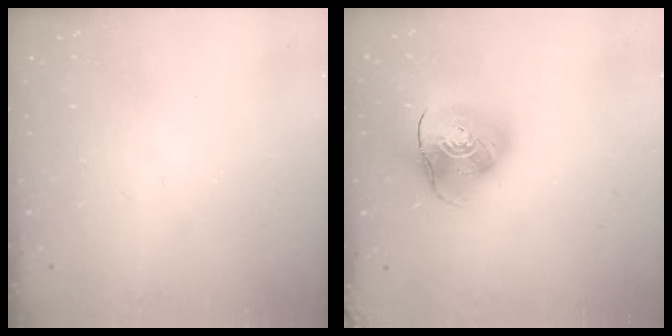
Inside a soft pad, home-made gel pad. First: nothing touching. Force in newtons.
{"total": 12.7, "press": 12.6, "slide": 2.0}